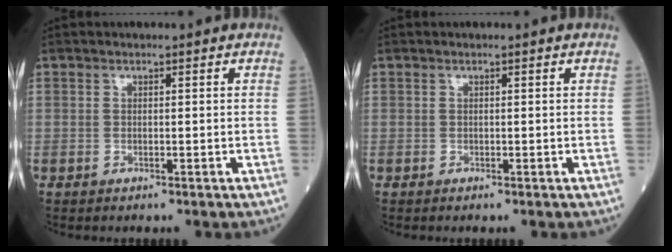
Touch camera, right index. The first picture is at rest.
{"total": 0.0}